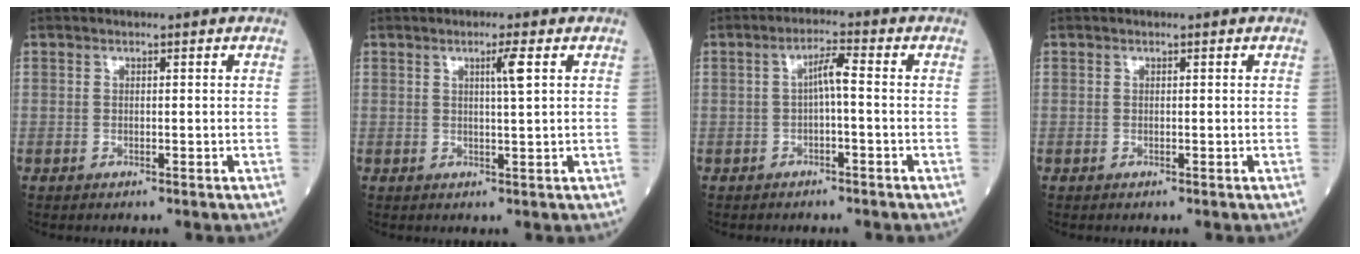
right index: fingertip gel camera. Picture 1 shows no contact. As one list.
[{"total": 2.8, "force": [1.1, -0.5, 2.5], "torque": [-0.044, -0.002, 0.018]}, {"total": 3.3, "force": [-0.2, 0.3, 3.3], "torque": [-0.056, 0.011, -0.003]}, {"total": 0.0}]